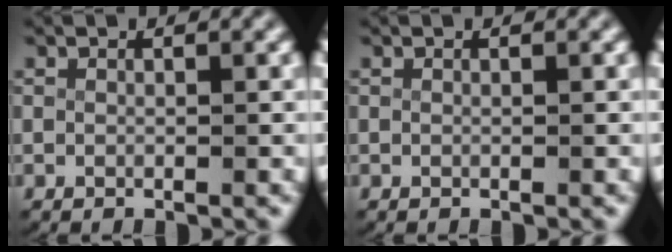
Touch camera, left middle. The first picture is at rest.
{"total": 0.0}